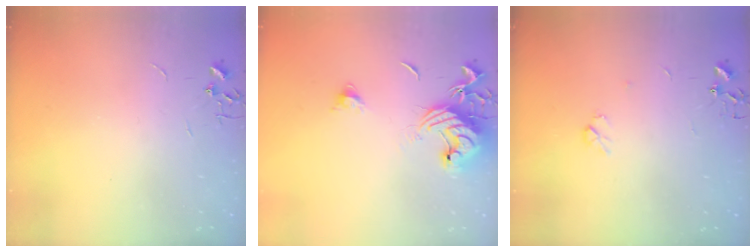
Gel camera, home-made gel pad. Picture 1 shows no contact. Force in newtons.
{"total": 13.8, "press": 13.7, "slide": 1.8}
{"total": 3.7, "press": 3.6, "slide": 0.9}